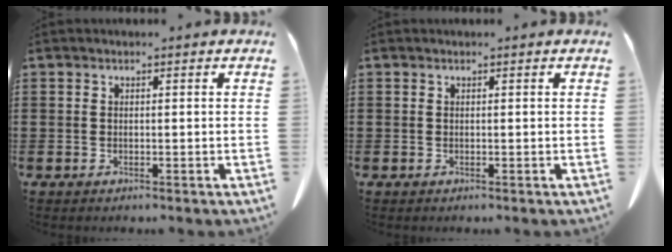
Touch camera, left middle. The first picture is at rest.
{"total": 0.0}